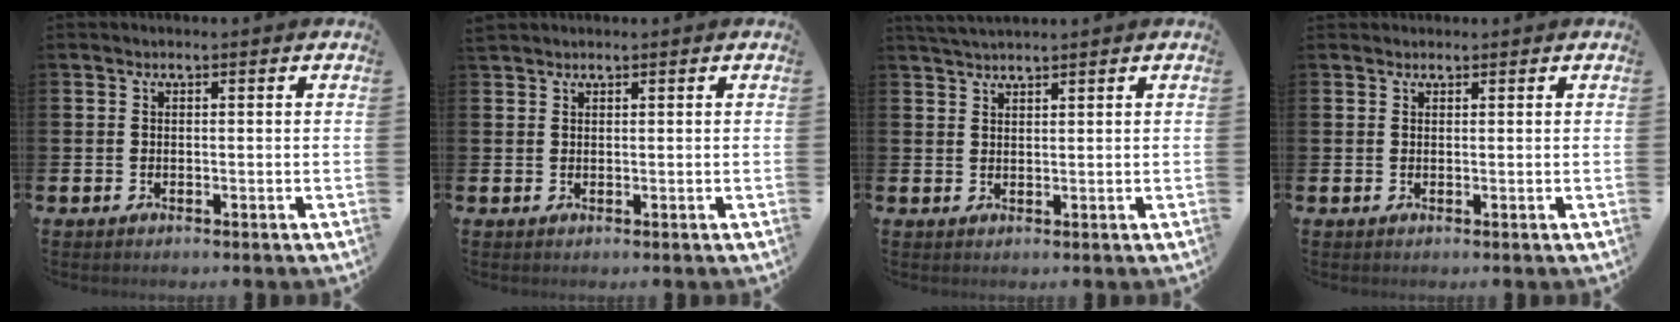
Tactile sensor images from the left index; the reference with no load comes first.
{"total": 1.0, "force": [0.9, 0.2, -0.1], "torque": [0.001, 0.002, 0.018]}
{"total": 2.2, "force": [2.2, 0.1, 0.4], "torque": [-0.007, -0.005, 0.041]}
{"total": 0.9, "force": [0.9, 0.4, -0.1], "torque": [0.009, 0.001, 0.014]}